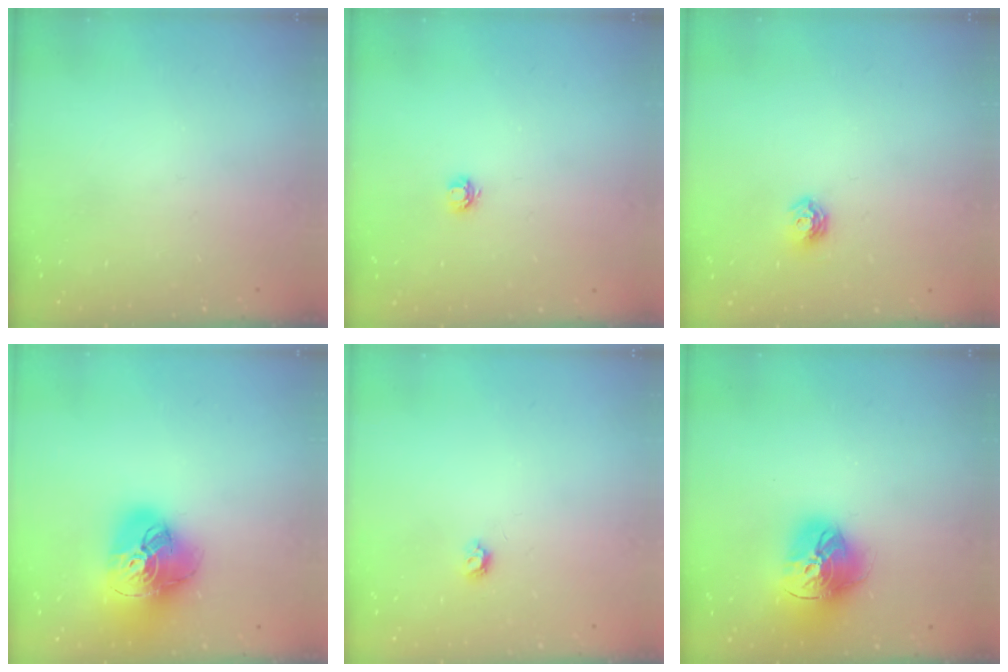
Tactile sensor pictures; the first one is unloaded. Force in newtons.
{"total": 3.9, "press": 3.9, "slide": 0.5}
{"total": 5.2, "press": 5.2, "slide": 0.5}
{"total": 20.6, "press": 20.5, "slide": 2.1}
{"total": 3.9, "press": 3.8, "slide": 0.7}
{"total": 17.9, "press": 17.9, "slide": 1.6}